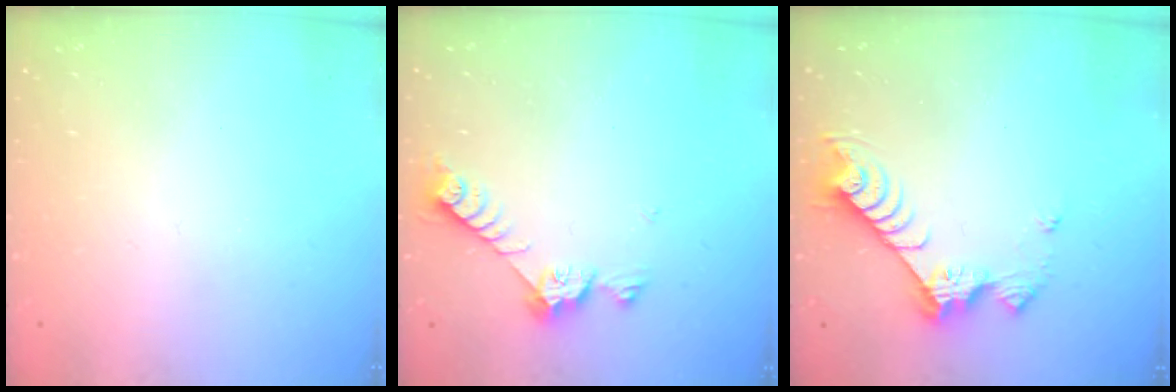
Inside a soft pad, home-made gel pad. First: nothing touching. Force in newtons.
{"total": 7.3, "press": 7.3, "slide": 0.6}
{"total": 9.3, "press": 9.3, "slide": 0.4}